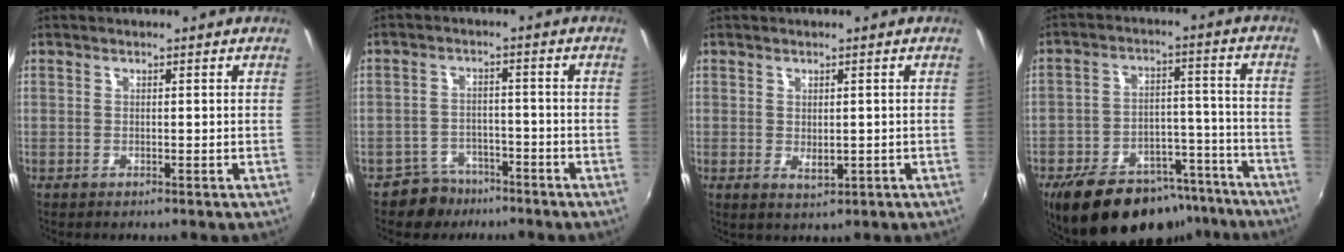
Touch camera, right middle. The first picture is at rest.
{"total": 4.9, "force": [-3.8, 3.1, 0.3], "torque": [-0.016, 0.017, -0.059]}
{"total": 1.8, "force": [0.4, 1.1, 1.5], "torque": [-0.020, -0.007, 0.008]}
{"total": 19.8, "force": [-14.9, 9.3, 9.1], "torque": [-0.173, 0.022, -0.195]}